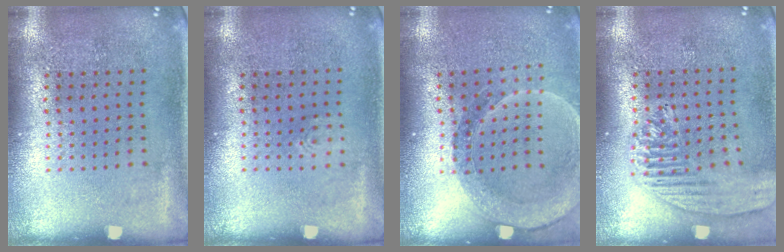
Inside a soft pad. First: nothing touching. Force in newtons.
{"total": 0.5, "press": 0.5, "slide": 0.1}
{"total": 1.5, "press": 1.5, "slide": 0.3}
{"total": 1.7, "press": 1.5, "slide": 0.7}